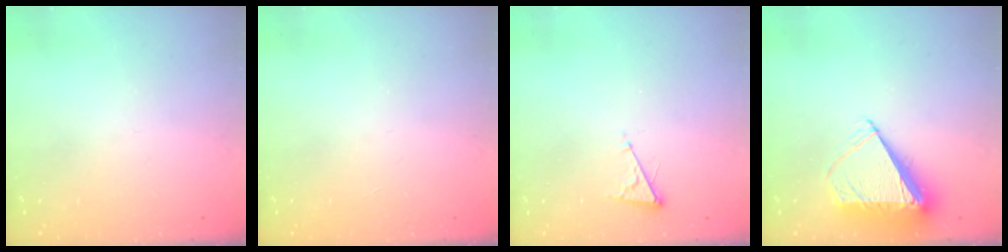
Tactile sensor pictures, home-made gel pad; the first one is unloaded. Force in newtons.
{"total": 0.0}
{"total": 4.3, "press": 4.2, "slide": 0.5}
{"total": 7.9, "press": 7.8, "slide": 1.1}